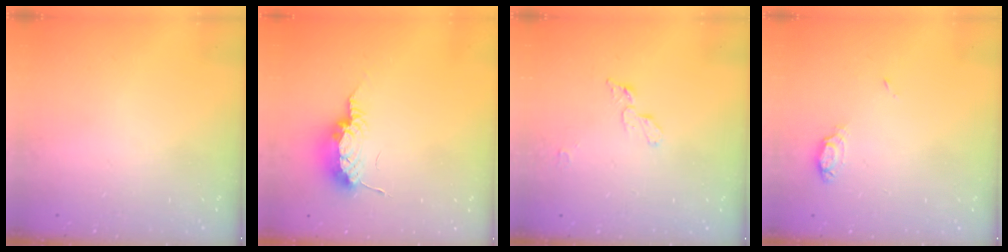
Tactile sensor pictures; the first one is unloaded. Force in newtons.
{"total": 15.0, "press": 10.7, "slide": 10.4}
{"total": 4.6, "press": 4.6, "slide": 0.4}
{"total": 5.6, "press": 5.6, "slide": 0.6}